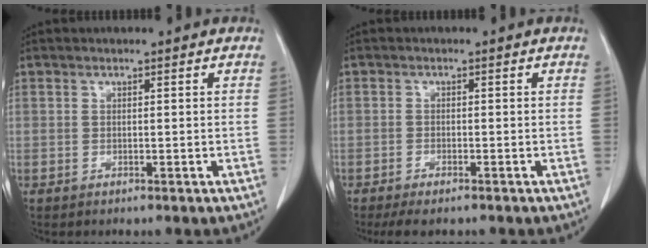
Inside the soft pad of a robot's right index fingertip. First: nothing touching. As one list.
[{"total": 4.0, "force": [-3.1, 1.3, 2.1], "torque": [-0.030, -0.007, -0.045]}]